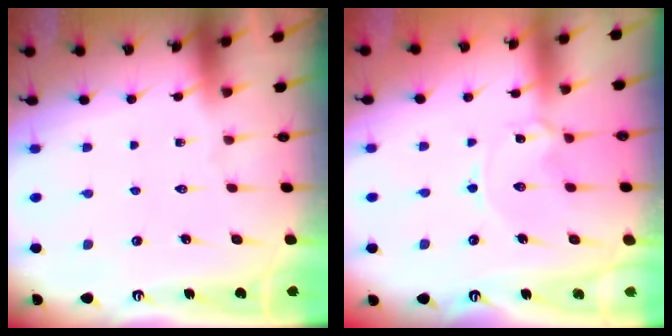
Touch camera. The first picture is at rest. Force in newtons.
{"total": 1.5, "press": 1.5, "slide": 0.0}